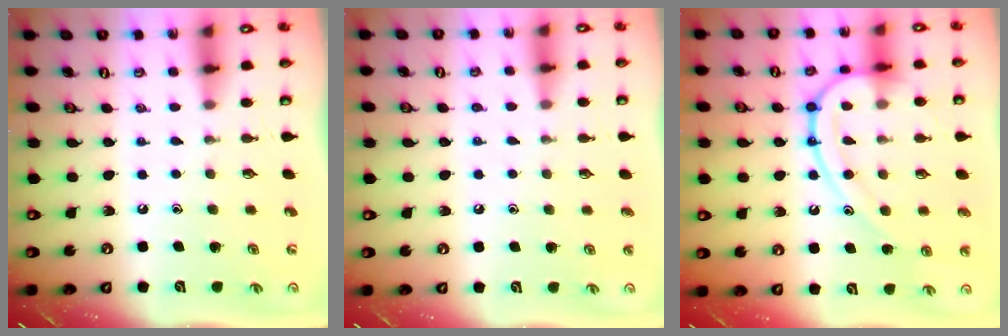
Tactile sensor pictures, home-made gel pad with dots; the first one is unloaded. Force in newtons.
{"total": 3.4, "press": 3.4, "slide": 0.3}
{"total": 15.7, "press": 15.6, "slide": 1.6}